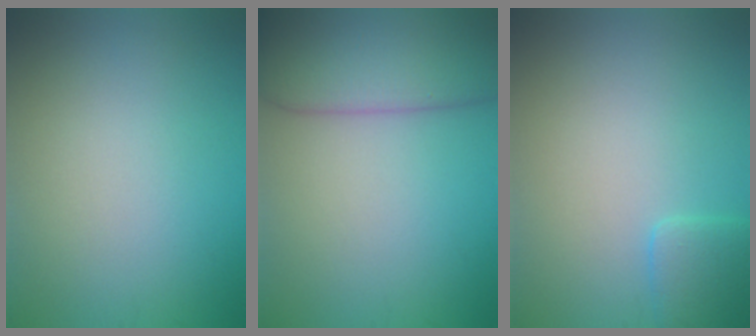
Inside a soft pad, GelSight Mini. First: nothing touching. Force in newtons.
{"total": 7.1, "press": 7.1, "slide": 0.6}
{"total": 2.4, "press": 2.4, "slide": 0.3}